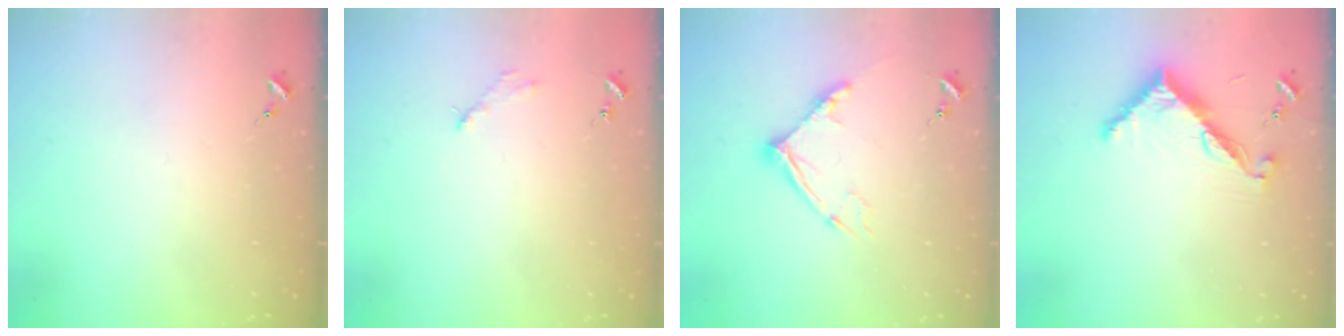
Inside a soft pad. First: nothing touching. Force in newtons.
{"total": 2.6, "press": 2.6, "slide": 0.3}
{"total": 12.8, "press": 12.7, "slide": 1.2}
{"total": 8.5, "press": 8.5, "slide": 0.6}